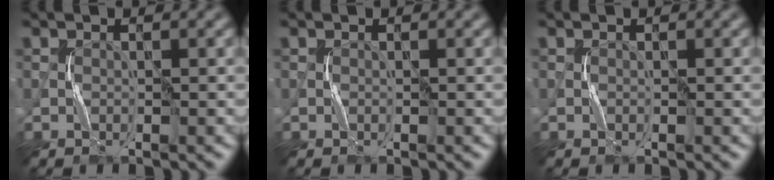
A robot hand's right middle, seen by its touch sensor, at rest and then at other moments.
{"total": 0.0}
{"total": 0.0}